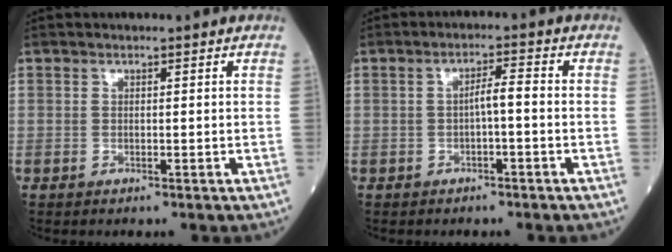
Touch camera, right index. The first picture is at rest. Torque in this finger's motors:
{"motor_torque": [0.48, -0.14, 0.14, 0.07]}